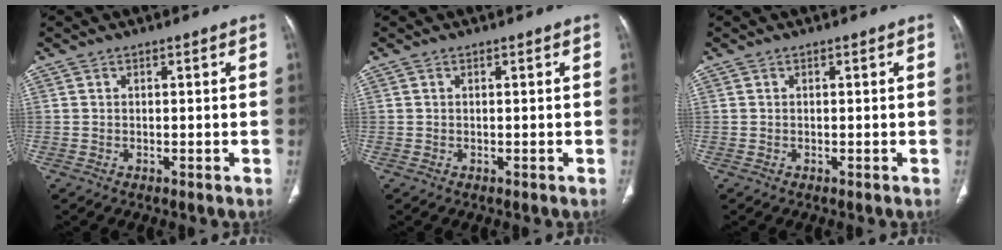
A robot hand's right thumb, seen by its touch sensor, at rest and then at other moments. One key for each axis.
{"total": 0.0}
{"total": 0.0}